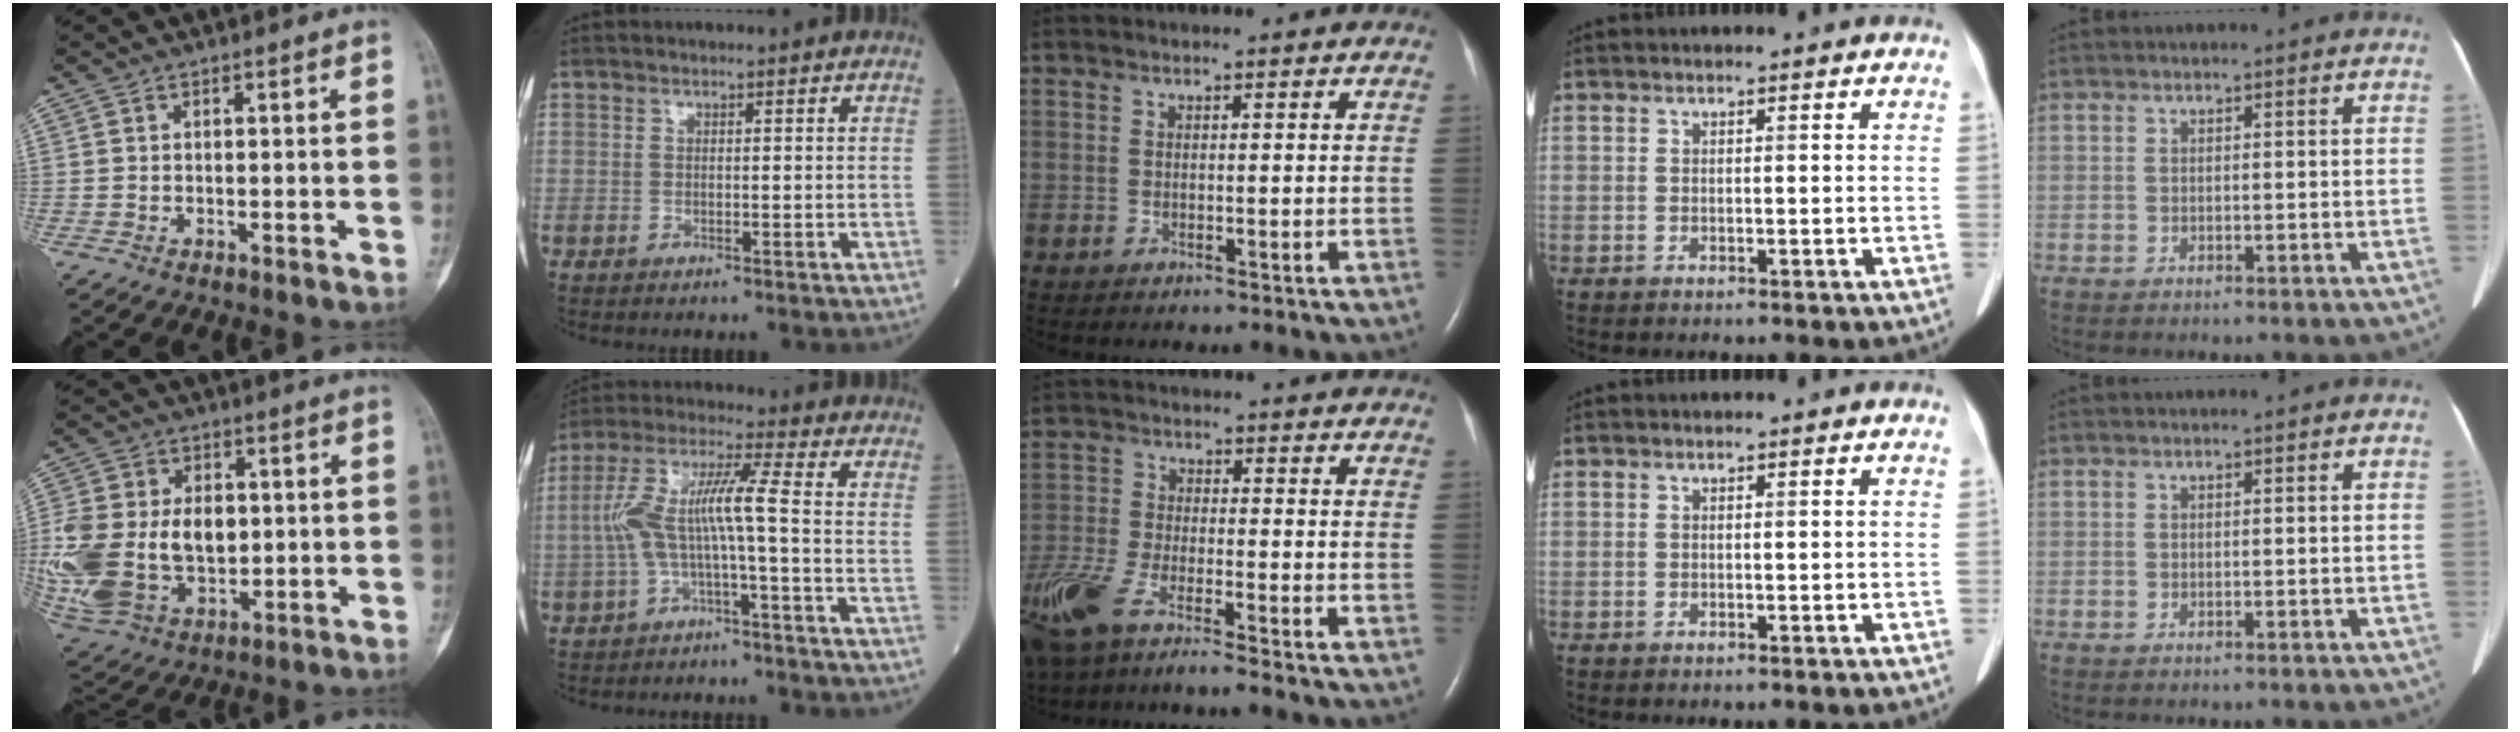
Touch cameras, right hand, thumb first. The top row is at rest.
{"thumb": {"total": 24.2, "force": [-0.4, 16.8, 17.4], "torque": [-0.387, 0.001, 0.013]}, "index": {"total": 8.4, "force": [-1.6, 0.2, 8.2], "torque": [-0.169, 0.034, -0.033]}, "middle": {"total": 10.8, "force": [-8.1, 1.7, 6.9], "torque": [-0.153, -0.024, -0.159]}}